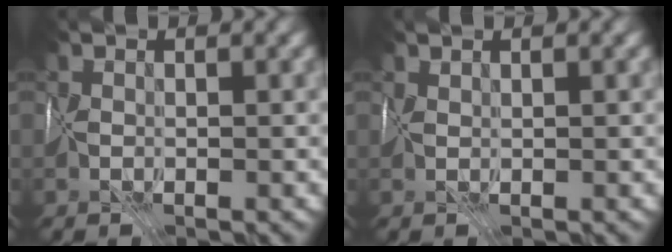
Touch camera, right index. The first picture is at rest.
{"total": 1.0, "force": [0.8, 0.2, 0.5], "torque": [-0.022, 0.005, 0.020]}